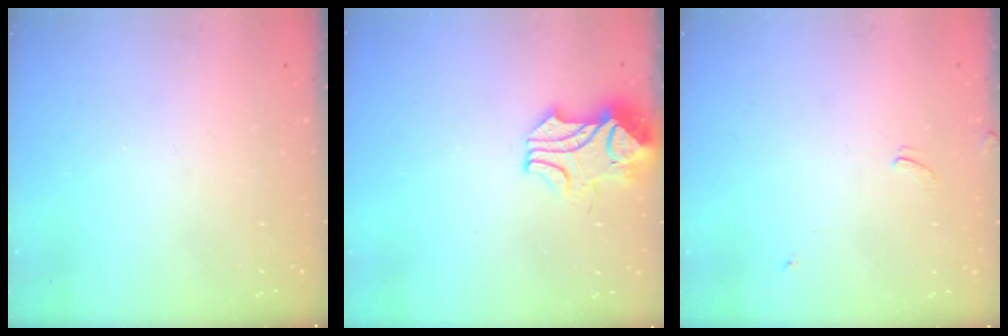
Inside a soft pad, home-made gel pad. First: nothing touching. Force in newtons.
{"total": 2.2, "press": 2.1, "slide": 0.8}
{"total": 0.7, "press": 0.6, "slide": 0.4}